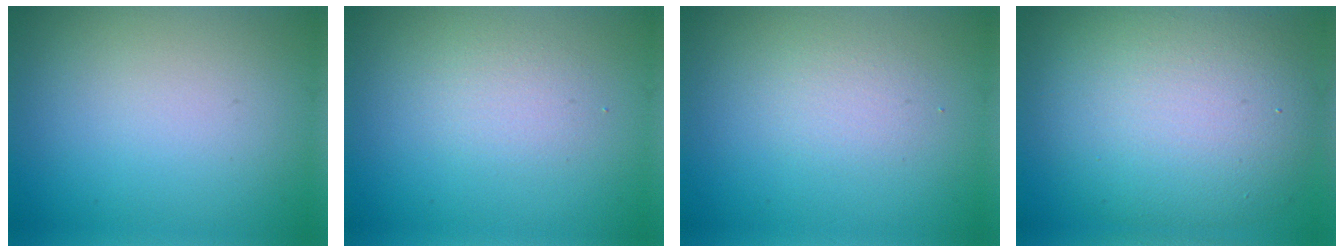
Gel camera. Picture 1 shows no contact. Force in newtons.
{"total": 1.6, "press": 1.6, "slide": 0.1}
{"total": 1.4, "press": 1.4, "slide": 0.1}
{"total": 11.2, "press": 11.1, "slide": 0.6}